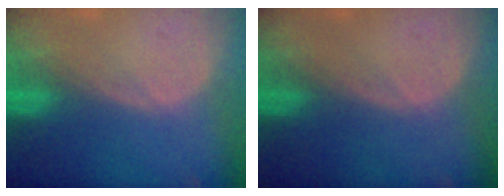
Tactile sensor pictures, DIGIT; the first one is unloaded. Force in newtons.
{"total": 0.0}